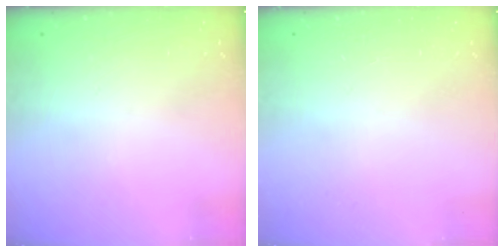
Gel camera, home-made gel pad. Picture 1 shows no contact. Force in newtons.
{"total": 0.0}